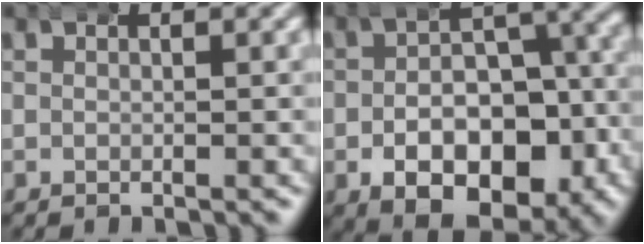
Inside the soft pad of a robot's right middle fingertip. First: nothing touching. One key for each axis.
{"total": 12.5, "fx": -4.9, "fy": 7.6, "fz": 8.6, "tx": -0.126, "ty": -0.029, "tz": -0.064}